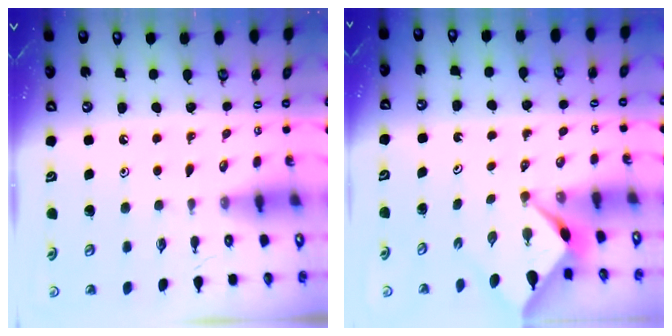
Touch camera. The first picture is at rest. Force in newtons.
{"total": 2.6, "press": 2.5, "slide": 0.3}